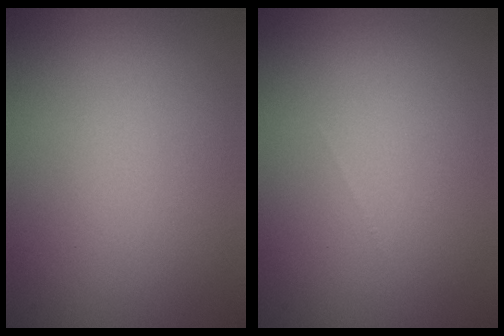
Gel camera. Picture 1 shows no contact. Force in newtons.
{"total": 0.0}